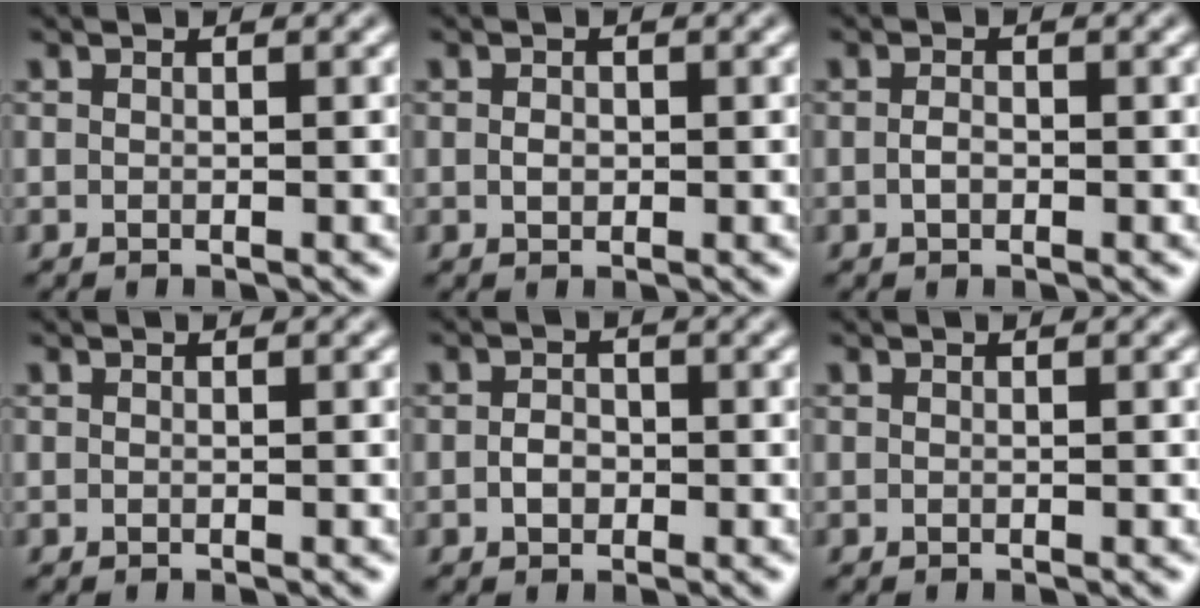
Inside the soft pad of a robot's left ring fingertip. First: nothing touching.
{"total": 0.9, "force": [0.0, 0.7, 0.6], "torque": [-0.011, -0.002, -0.002]}
{"total": 1.0, "force": [-0.3, 0.6, 0.8], "torque": [-0.018, 0.001, -0.007]}
{"total": 0.0}
{"total": 1.6, "force": [-0.4, 1.2, 0.9], "torque": [-0.017, 0.001, -0.011]}
{"total": 0.0}